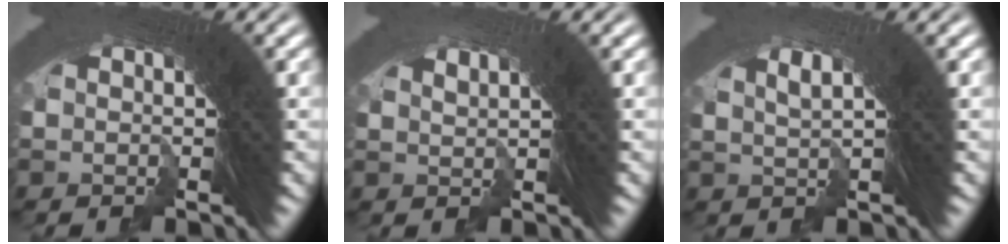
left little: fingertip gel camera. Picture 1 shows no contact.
{"total": 0.7, "force": [-0.3, 0.5, 0.5], "torque": [-0.032, -0.013, 0.001]}
{"total": 4.9, "force": [1.4, 2.9, 3.7], "torque": [-0.085, 0.007, 0.014]}